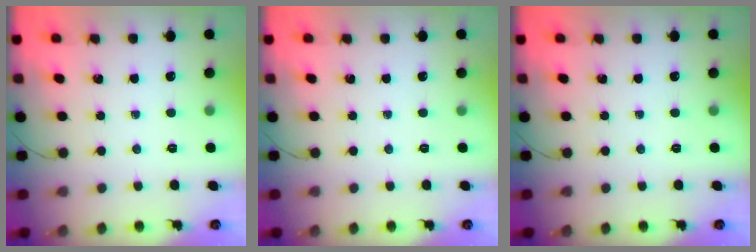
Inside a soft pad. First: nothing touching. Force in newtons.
{"total": 0.0}
{"total": 0.0}